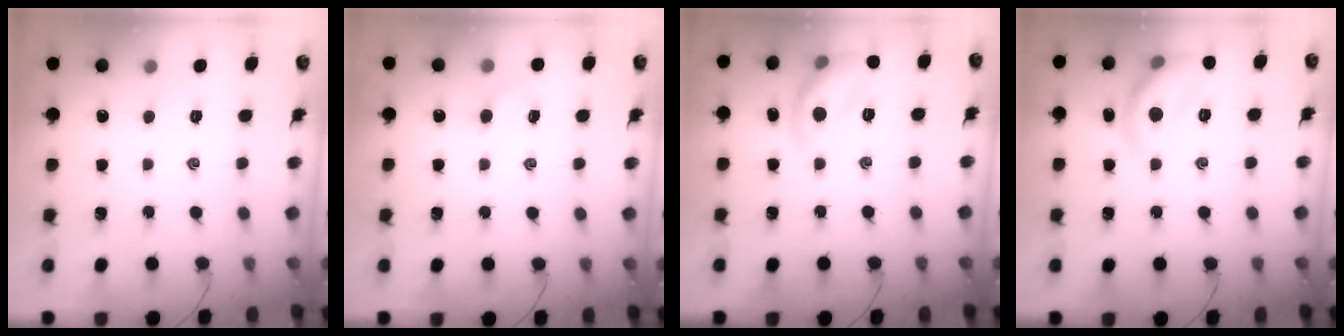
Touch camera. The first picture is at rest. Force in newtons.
{"total": 2.4, "press": 2.3, "slide": 0.8}
{"total": 10.9, "press": 10.9, "slide": 0.5}
{"total": 12.7, "press": 12.7, "slide": 0.8}